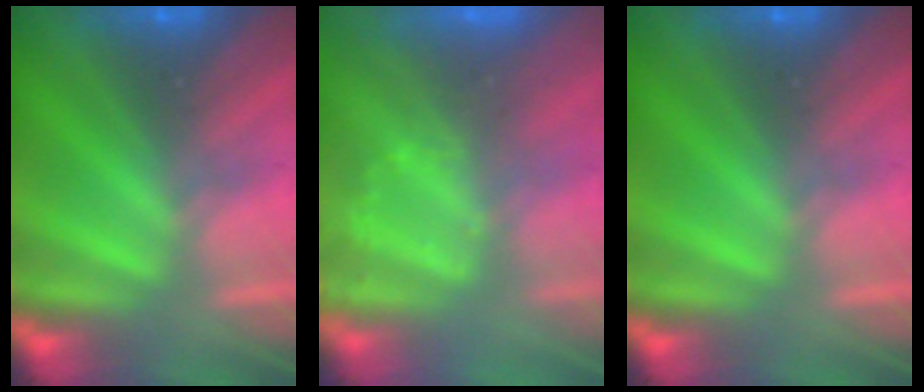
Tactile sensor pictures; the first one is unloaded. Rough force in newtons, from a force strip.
{"total": 3.1}
{"total": 0.0}